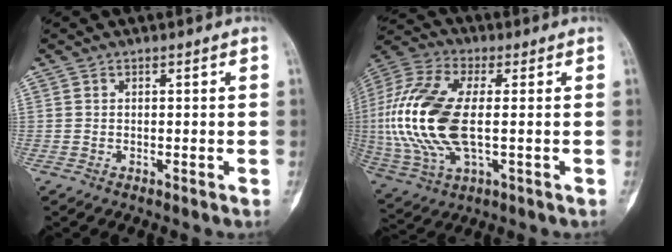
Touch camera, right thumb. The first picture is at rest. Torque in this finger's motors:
{"motor_torque": [2.40, 2.39, 1.43, -1.34, 0.59]}